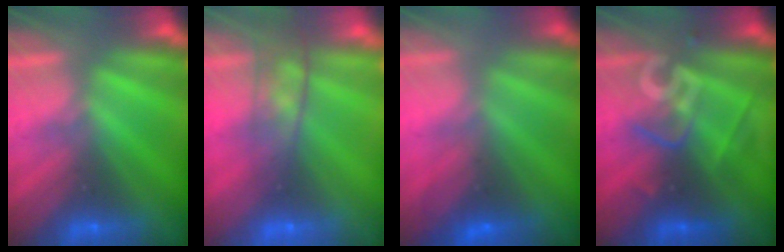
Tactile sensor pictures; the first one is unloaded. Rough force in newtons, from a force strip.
{"total": 5.7}
{"total": 2.8}
{"total": 2.5}